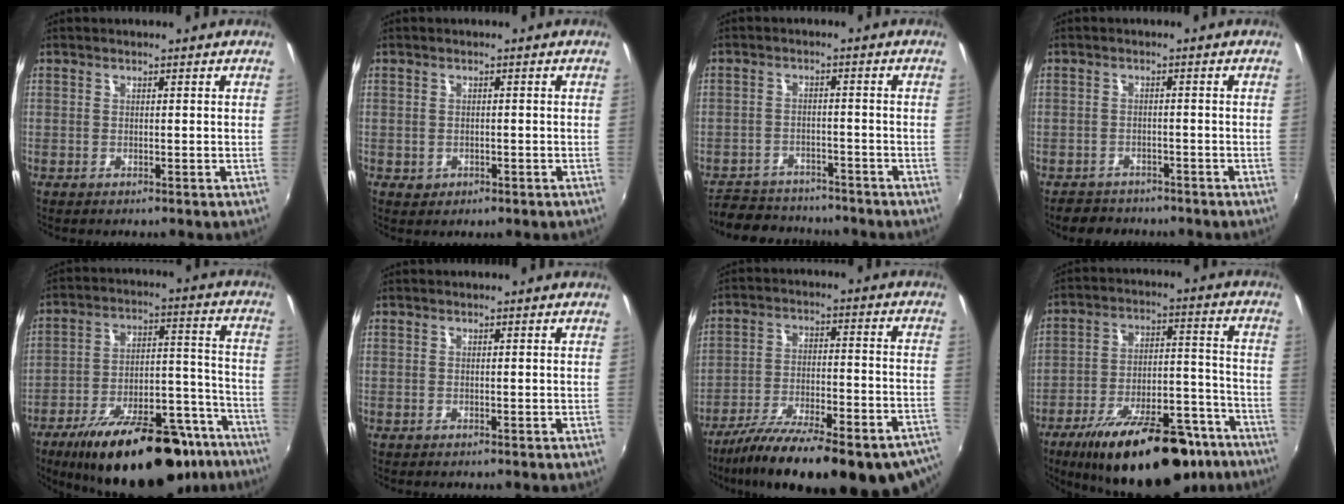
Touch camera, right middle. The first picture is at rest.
{"total": 2.0, "force": [-0.6, 1.6, 1.0], "torque": [-0.019, -0.003, -0.006]}
{"total": 11.5, "force": [-10.2, 4.3, 3.3], "torque": [-0.090, 0.001, -0.153]}
{"total": 5.1, "force": [-4.4, 2.4, 0.9], "torque": [-0.032, -0.001, -0.069]}
{"total": 28.2, "force": [-20.6, 10.3, 16.2], "torque": [-0.252, 0.005, -0.281]}
{"total": 0.0}
{"total": 29.1, "force": [-22.3, 6.8, 17.5], "torque": [-0.286, -0.055, -0.311]}
{"total": 25.9, "force": [-18.8, 9.3, 15.1], "torque": [-0.242, -0.005, -0.260]}